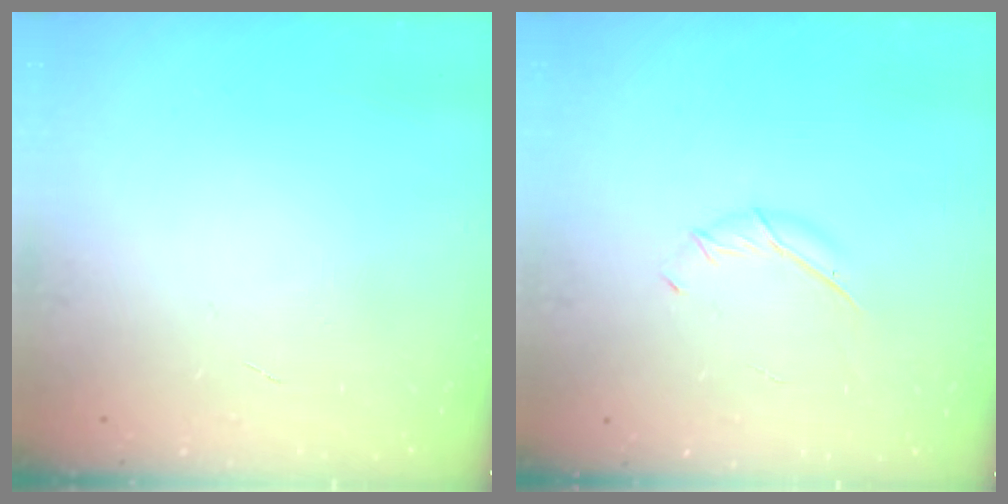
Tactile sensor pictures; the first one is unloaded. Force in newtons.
{"total": 5.9, "press": 5.7, "slide": 1.4}